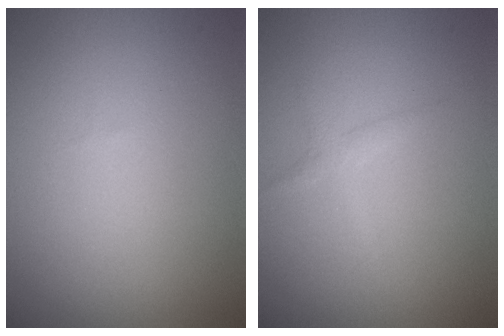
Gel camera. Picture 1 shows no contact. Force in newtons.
{"total": 1.0, "press": 1.0, "slide": 0.0}